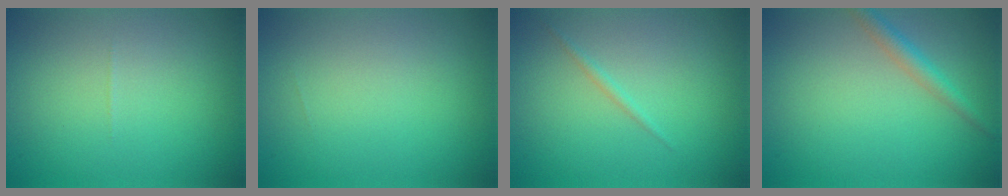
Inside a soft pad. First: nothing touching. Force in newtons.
{"total": 0.0}
{"total": 0.7, "press": 0.7, "slide": 0.0}
{"total": 2.0, "press": 2.0, "slide": 0.0}